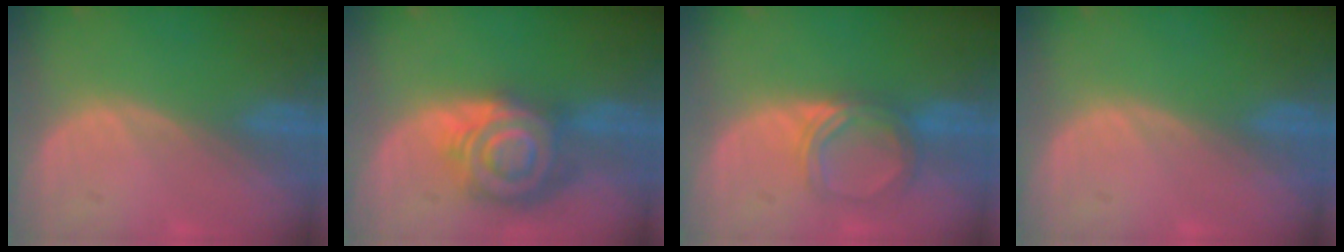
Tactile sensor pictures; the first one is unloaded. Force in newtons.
{"total": 9.1, "press": 9.1, "slide": 0.5}
{"total": 5.0, "press": 4.6, "slide": 1.9}
{"total": 0.0}